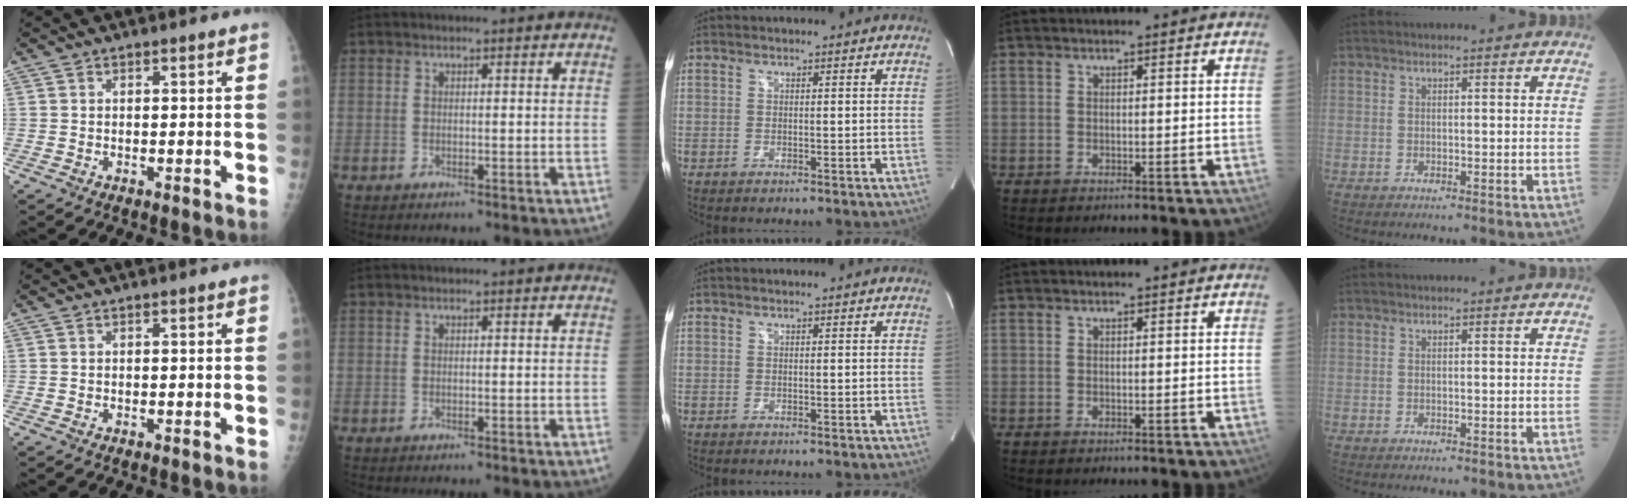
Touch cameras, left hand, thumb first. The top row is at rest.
{}